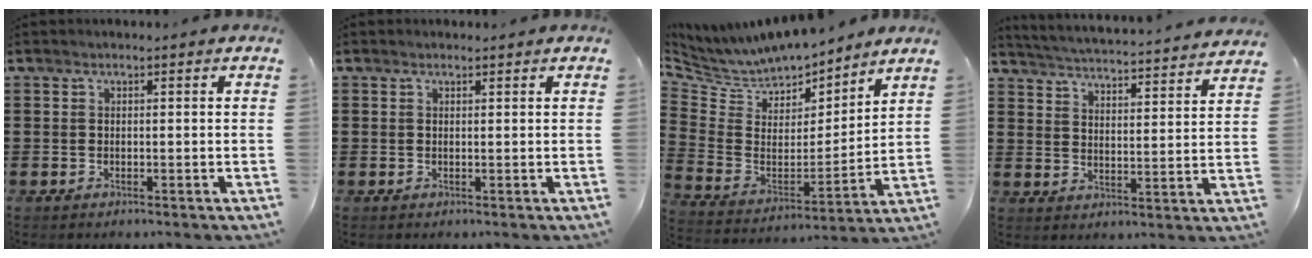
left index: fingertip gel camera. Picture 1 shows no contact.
{"total": 0.6, "force": [0.4, 0.4, 0.0], "torque": [0.000, 0.003, 0.008]}
{"total": 6.9, "force": [6.5, 2.5, 0.1], "torque": [-0.050, -0.051, 0.113]}
{"total": 3.9, "force": [3.8, -0.9, 0.4], "torque": [-0.028, -0.041, 0.057]}